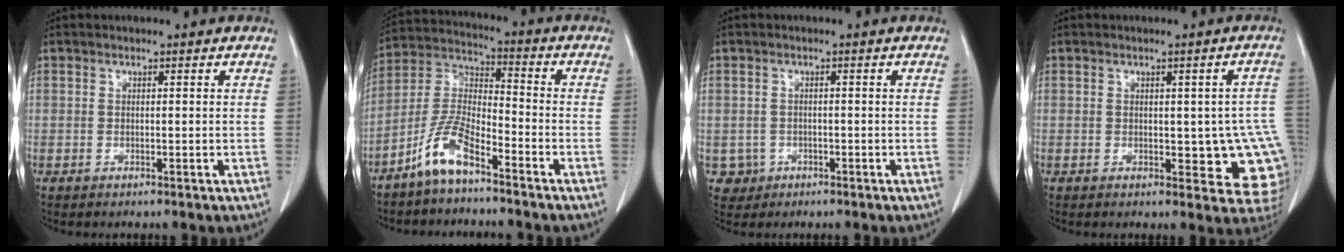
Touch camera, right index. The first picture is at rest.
{"total": 8.7, "force": [-6.0, 2.1, 5.9], "torque": [-0.133, 0.001, -0.124]}
{"total": 3.2, "force": [-0.9, 3.1, -0.2], "torque": [0.011, 0.012, -0.012]}
{"total": 9.2, "force": [-1.2, 4.2, 8.1], "torque": [-0.071, 0.010, -0.008]}